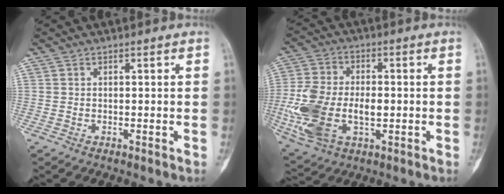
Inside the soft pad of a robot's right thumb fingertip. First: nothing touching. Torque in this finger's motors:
{"motor_torque": [2.04, 2.10, 1.89, -0.53, 0.19]}